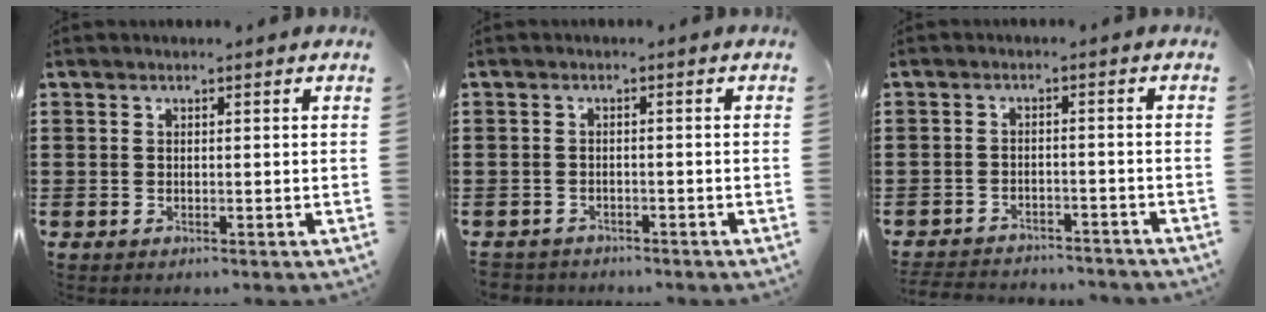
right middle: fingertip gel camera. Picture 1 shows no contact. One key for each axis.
{"total": 1.5, "fx": -1.5, "fy": 0.3, "fz": -0.2, "tx": -0.002, "ty": 0.000, "tz": -0.034}
{"total": 3.0, "fx": -3.0, "fy": 0.2, "fz": 0.0, "tx": -0.005, "ty": 0.000, "tz": -0.064}